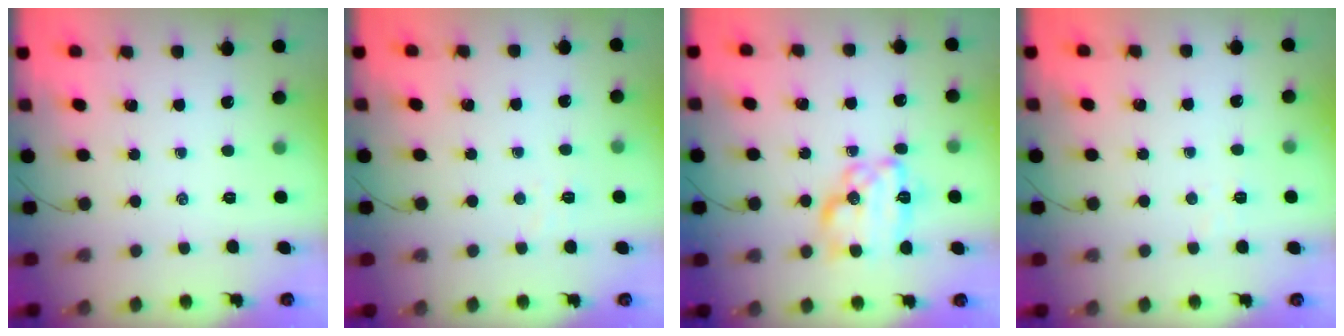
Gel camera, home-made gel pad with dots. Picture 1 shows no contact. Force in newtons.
{"total": 2.5, "press": 2.4, "slide": 0.8}
{"total": 14.7, "press": 14.7, "slide": 1.0}
{"total": 2.4, "press": 2.3, "slide": 0.6}